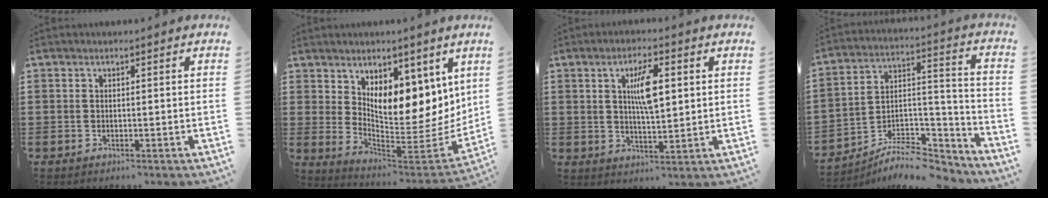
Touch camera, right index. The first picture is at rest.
{"total": 8.1, "force": [5.5, 4.2, 4.2], "torque": [-0.064, -0.065, 0.097]}
{"total": 6.7, "force": [1.7, 2.1, 6.2], "torque": [-0.109, 0.003, 0.022]}
{"total": 8.8, "force": [-7.5, 3.0, 3.5], "torque": [-0.049, 0.024, -0.140]}